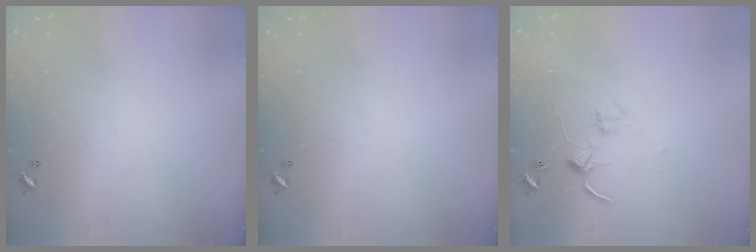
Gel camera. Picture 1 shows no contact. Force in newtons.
{"total": 0.0}
{"total": 2.8, "press": 2.8, "slide": 0.4}